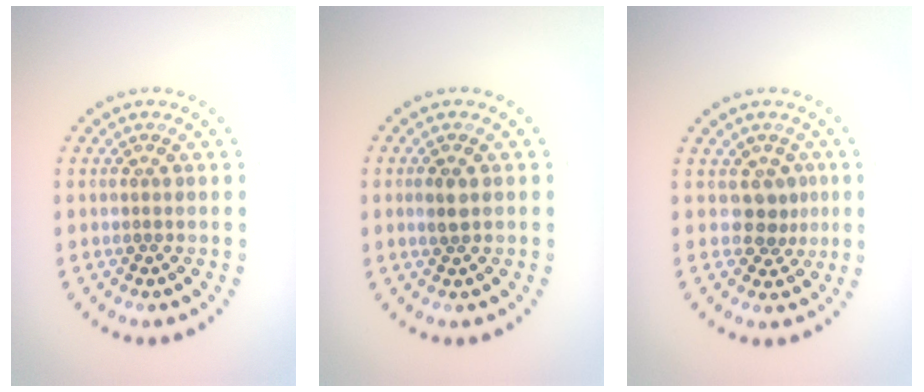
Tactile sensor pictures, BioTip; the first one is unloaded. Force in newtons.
{"total": 1.2, "press": 1.2, "slide": 0.3}
{"total": 2.2, "press": 1.6, "slide": 1.6}